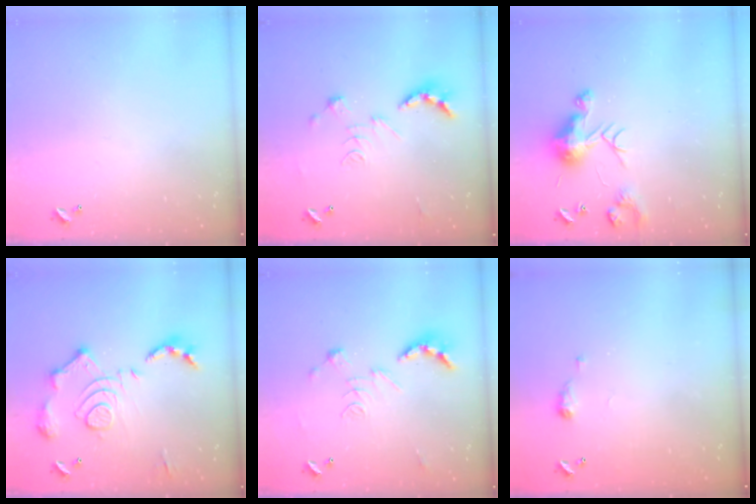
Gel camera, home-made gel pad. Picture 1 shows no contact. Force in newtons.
{"total": 2.5, "press": 2.0, "slide": 1.5}
{"total": 8.8, "press": 8.8, "slide": 0.0}
{"total": 16.6, "press": 16.6, "slide": 1.7}
{"total": 2.5, "press": 2.0, "slide": 1.5}
{"total": 4.8, "press": 4.7, "slide": 0.6}